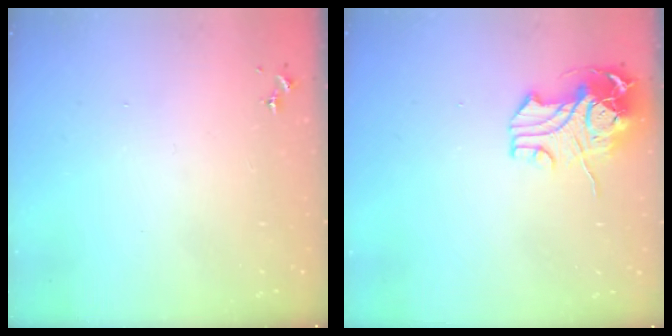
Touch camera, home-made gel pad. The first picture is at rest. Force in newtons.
{"total": 11.8, "press": 11.7, "slide": 2.1}